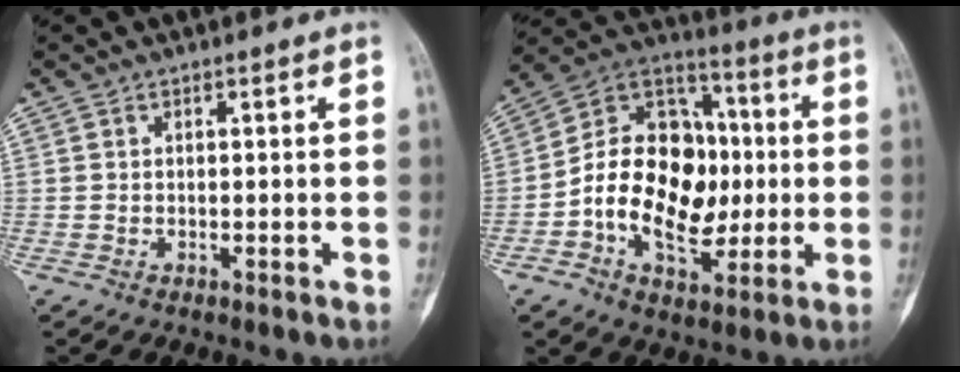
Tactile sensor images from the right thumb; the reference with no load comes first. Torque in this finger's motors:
{"motor_torque": [2.26, 2.28, 0.23, 0.06, 0.13]}